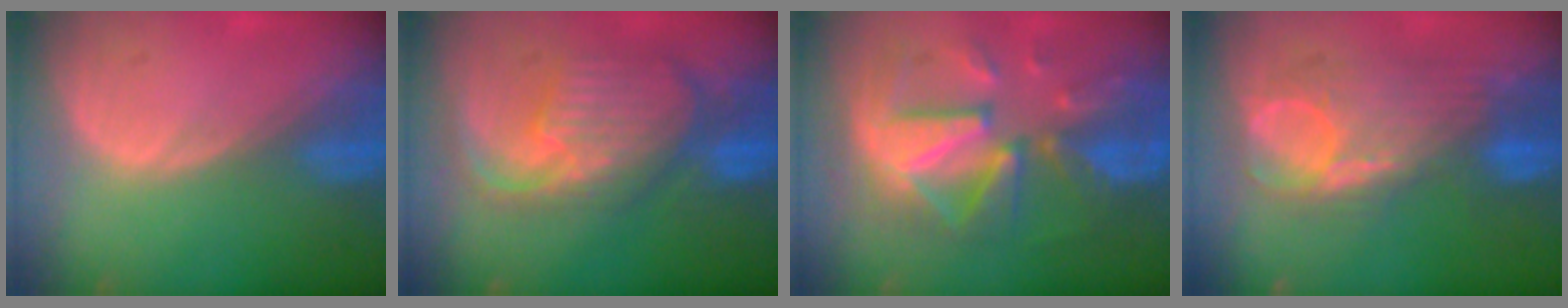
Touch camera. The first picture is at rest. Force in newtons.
{"total": 10.5, "press": 9.4, "slide": 4.8}
{"total": 12.3, "press": 12.3, "slide": 1.2}
{"total": 8.7, "press": 8.7, "slide": 0.8}